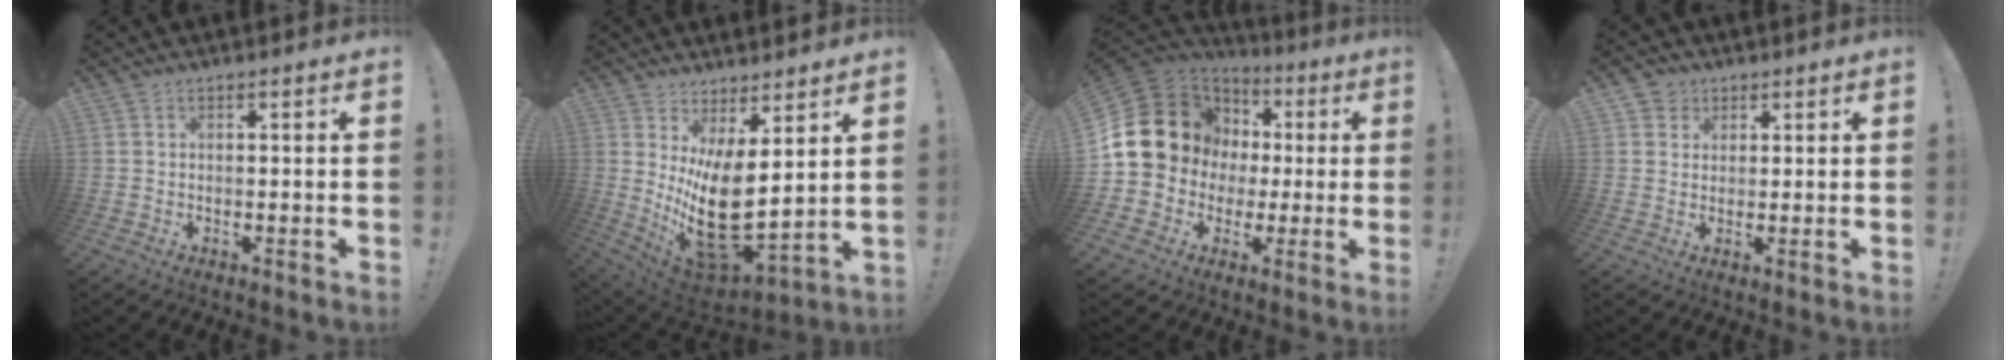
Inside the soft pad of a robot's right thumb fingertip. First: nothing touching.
{"total": 17.2, "force": [2.4, 7.1, 15.4], "torque": [-0.282, -0.059, 0.053]}
{"total": 17.9, "force": [3.6, 15.7, 7.9], "torque": [-0.127, -0.017, 0.103]}
{"total": 3.6, "force": [1.6, 3.2, 0.3], "torque": [-0.007, -0.003, 0.031]}